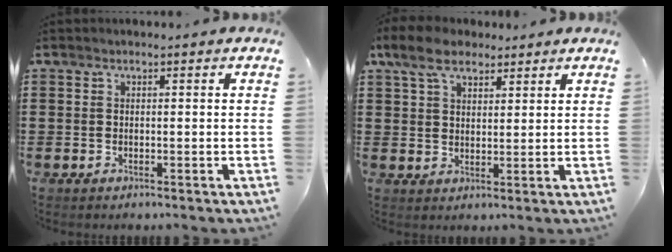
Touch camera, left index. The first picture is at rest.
{"total": 6.6, "force": [4.6, 3.4, 3.2], "torque": [-0.071, 0.002, 0.085]}